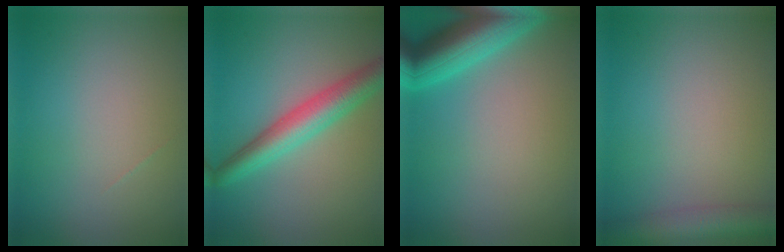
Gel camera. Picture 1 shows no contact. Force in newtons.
{"total": 5.0, "press": 5.0, "slide": 0.0}
{"total": 6.6, "press": 6.5, "slide": 0.4}
{"total": 4.5, "press": 4.5, "slide": 0.2}